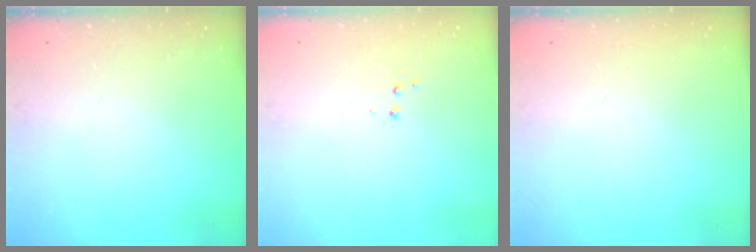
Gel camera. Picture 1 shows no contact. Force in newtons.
{"total": 3.3, "press": 3.2, "slide": 0.4}
{"total": 0.0}